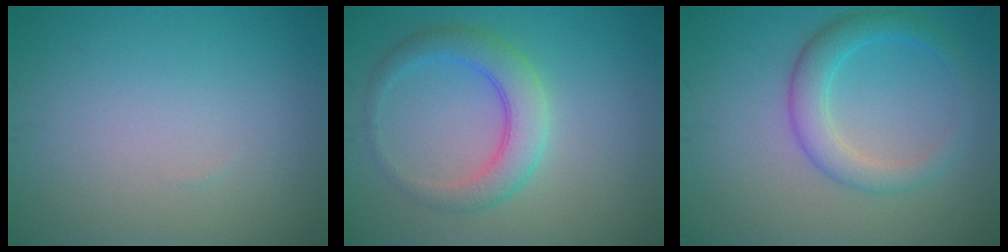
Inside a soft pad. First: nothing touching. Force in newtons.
{"total": 4.2, "press": 4.2, "slide": 0.1}
{"total": 2.6, "press": 2.6, "slide": 0.2}